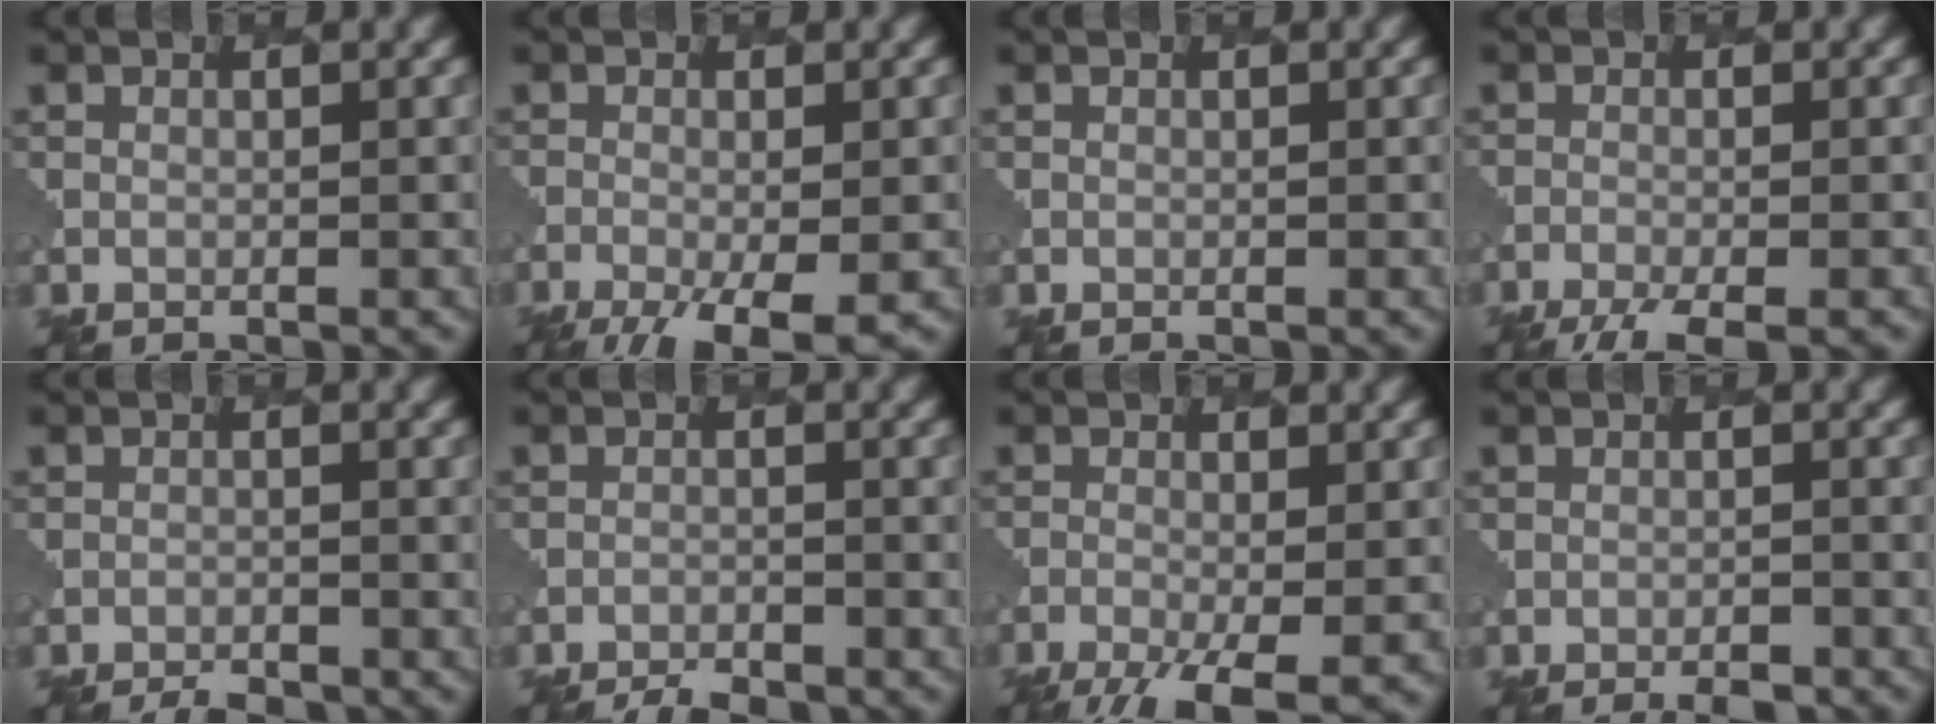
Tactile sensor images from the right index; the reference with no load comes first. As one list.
[{"total": 6.7, "force": [-4.0, 1.9, 5.0], "torque": [-0.086, -0.023, -0.065]}, {"total": 0.0}, {"total": 4.6, "force": [-3.5, 0.8, 2.9], "torque": [-0.045, -0.012, -0.066]}, {"total": 3.1, "force": [-2.9, 0.7, 0.6], "torque": [-0.012, -0.005, -0.045]}, {"total": 4.1, "force": [-3.9, 0.9, 0.8], "torque": [-0.017, -0.011, -0.060]}, {"total": 6.7, "force": [-4.2, 2.0, 4.9], "torque": [-0.091, -0.027, -0.070]}, {"total": 3.0, "force": [-2.6, 0.7, 1.3], "torque": [-0.017, 0.005, -0.037]}]